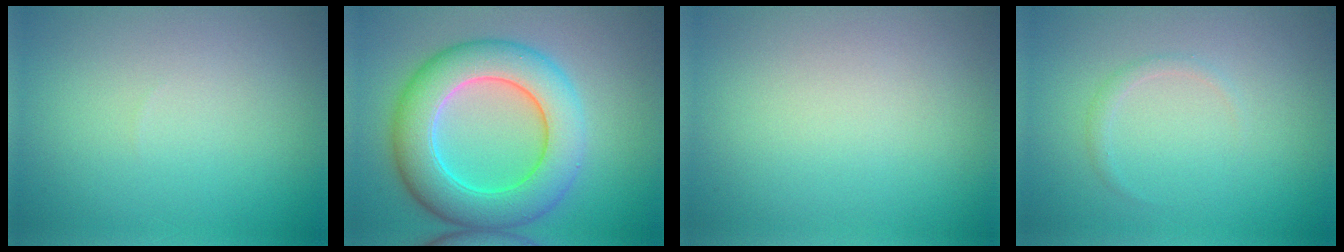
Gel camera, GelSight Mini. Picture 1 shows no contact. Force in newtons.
{"total": 8.9, "press": 8.9, "slide": 0.5}
{"total": 0.0}
{"total": 0.8, "press": 0.8, "slide": 0.2}